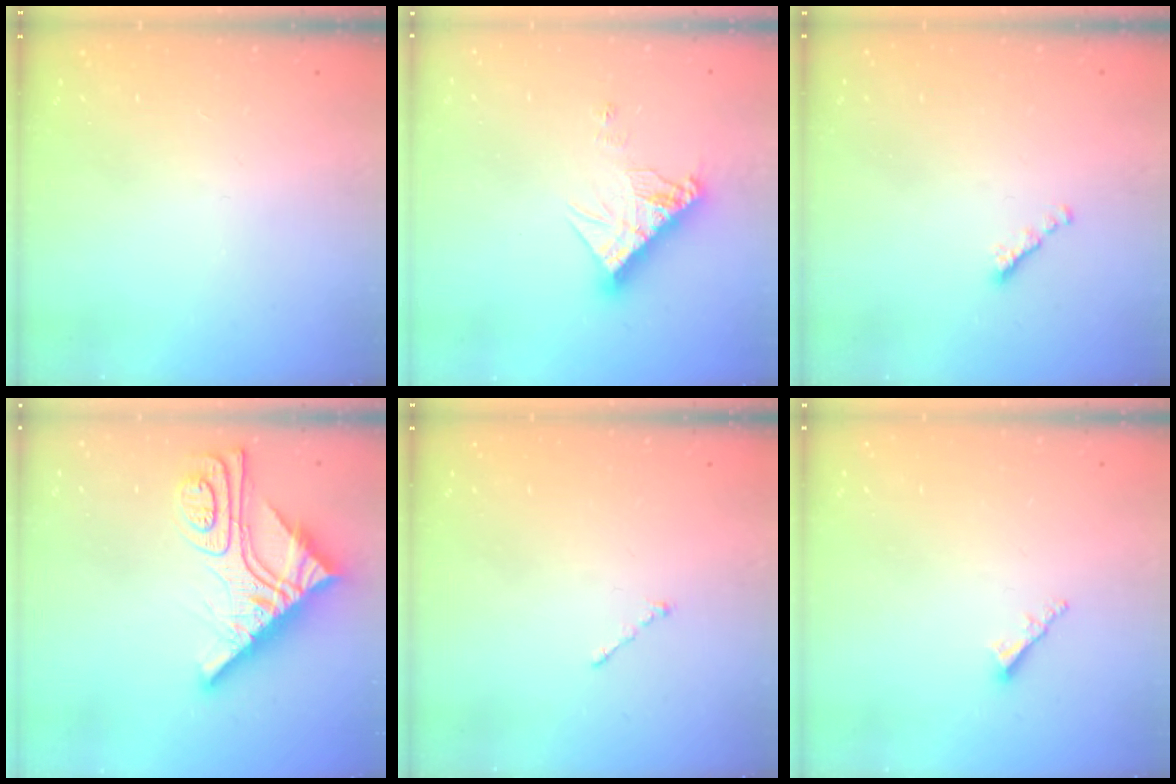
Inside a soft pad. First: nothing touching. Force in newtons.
{"total": 12.1, "press": 12.0, "slide": 0.9}
{"total": 1.5, "press": 1.4, "slide": 0.5}
{"total": 17.0, "press": 16.9, "slide": 1.4}
{"total": 0.7, "press": 0.7, "slide": 0.2}
{"total": 2.3, "press": 2.2, "slide": 0.6}